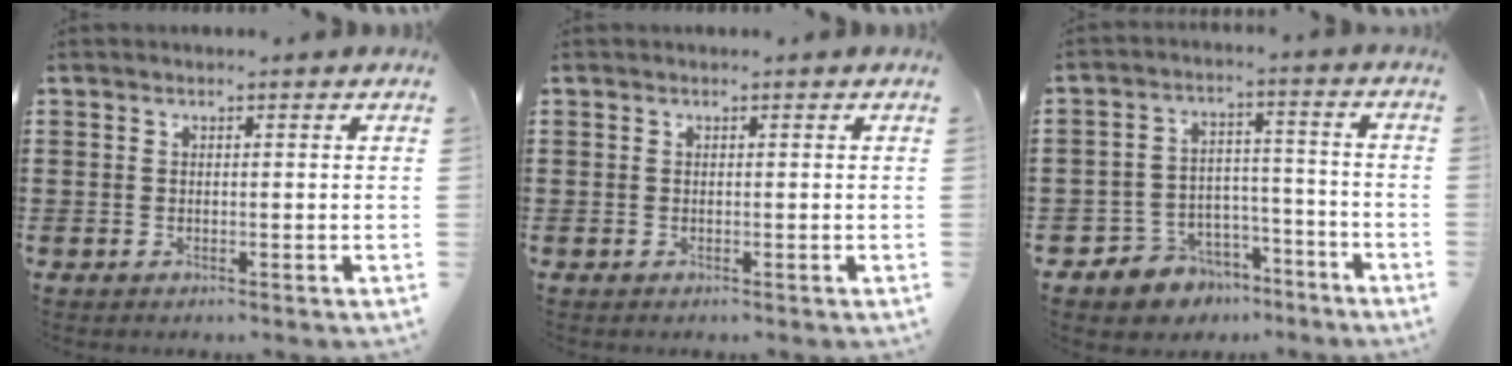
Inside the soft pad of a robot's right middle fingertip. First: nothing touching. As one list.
[{"total": 0.0}, {"total": 5.6, "force": [-4.7, 3.1, -0.1], "torque": [-0.017, 0.019, -0.093]}]